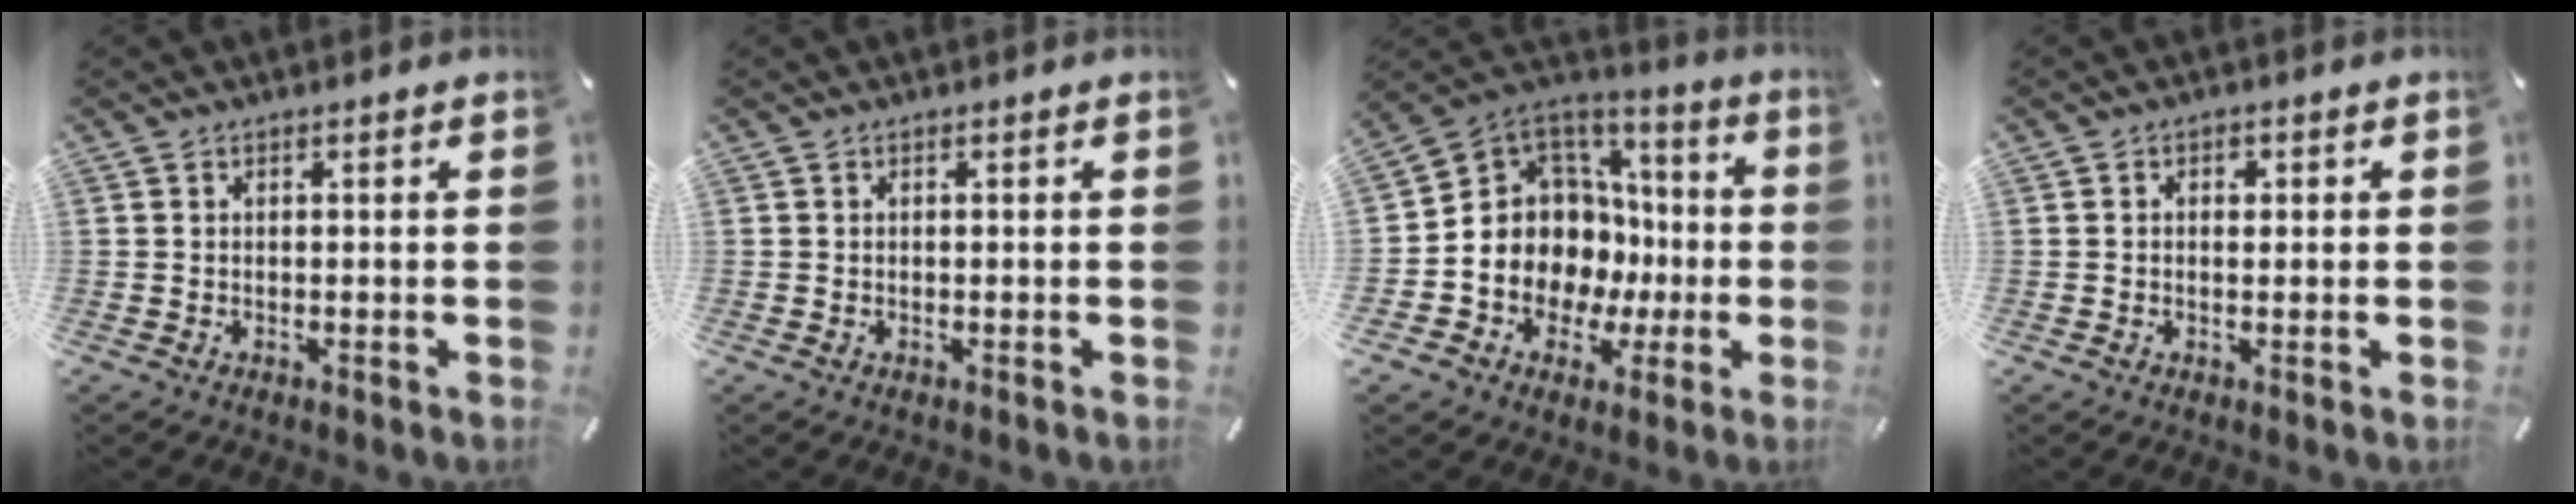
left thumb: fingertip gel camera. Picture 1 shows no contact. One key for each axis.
{"total": 0.0}
{"total": 12.1, "fx": -2.0, "fy": 11.5, "fz": 3.4, "tx": -0.067, "ty": -0.029, "tz": -0.026}
{"total": 1.8, "fx": 0.2, "fy": 1.3, "fz": 1.2, "tx": -0.019, "ty": 0.002, "tz": 0.000}